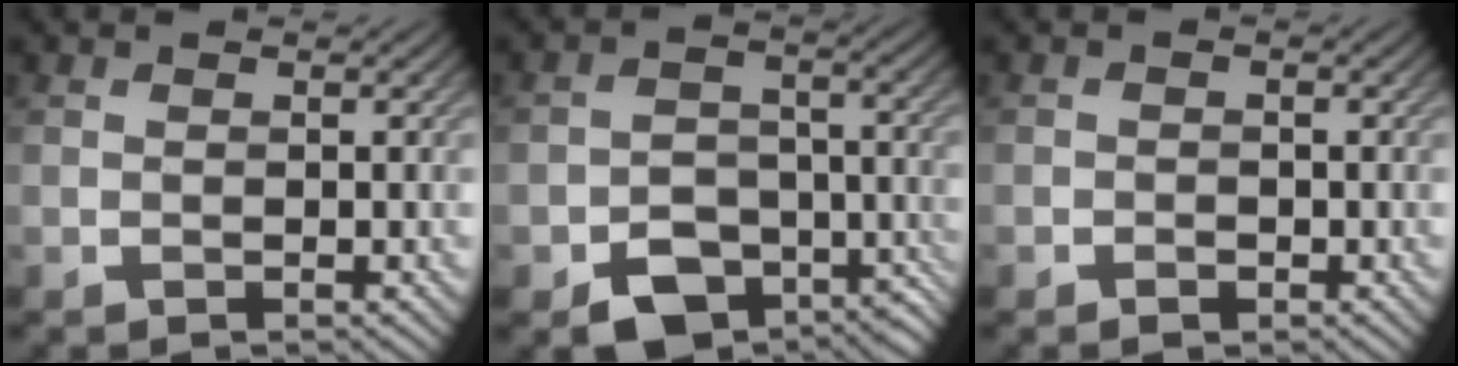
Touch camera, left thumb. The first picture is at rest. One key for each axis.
{"total": 8.4, "fx": -5.0, "fy": 5.4, "fz": 4.1, "tx": -0.068, "ty": -0.023, "tz": -0.086}
{"total": 1.2, "fx": -0.7, "fy": 0.9, "fz": 0.5, "tx": -0.005, "ty": -0.003, "tz": -0.013}